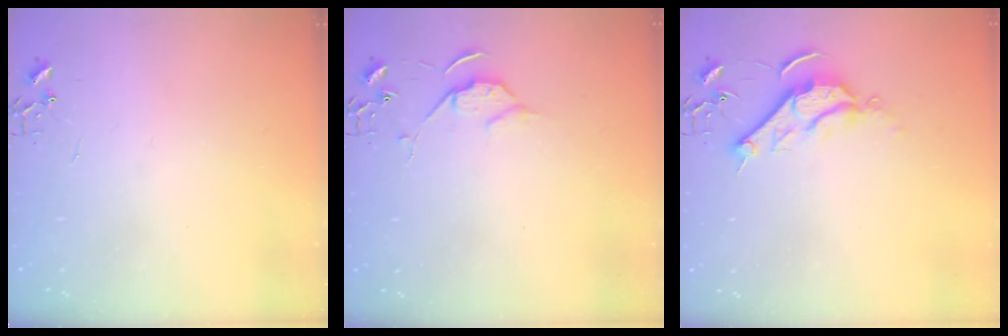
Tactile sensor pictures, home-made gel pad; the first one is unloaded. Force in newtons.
{"total": 5.7, "press": 5.7, "slide": 0.8}
{"total": 9.1, "press": 9.1, "slide": 0.1}